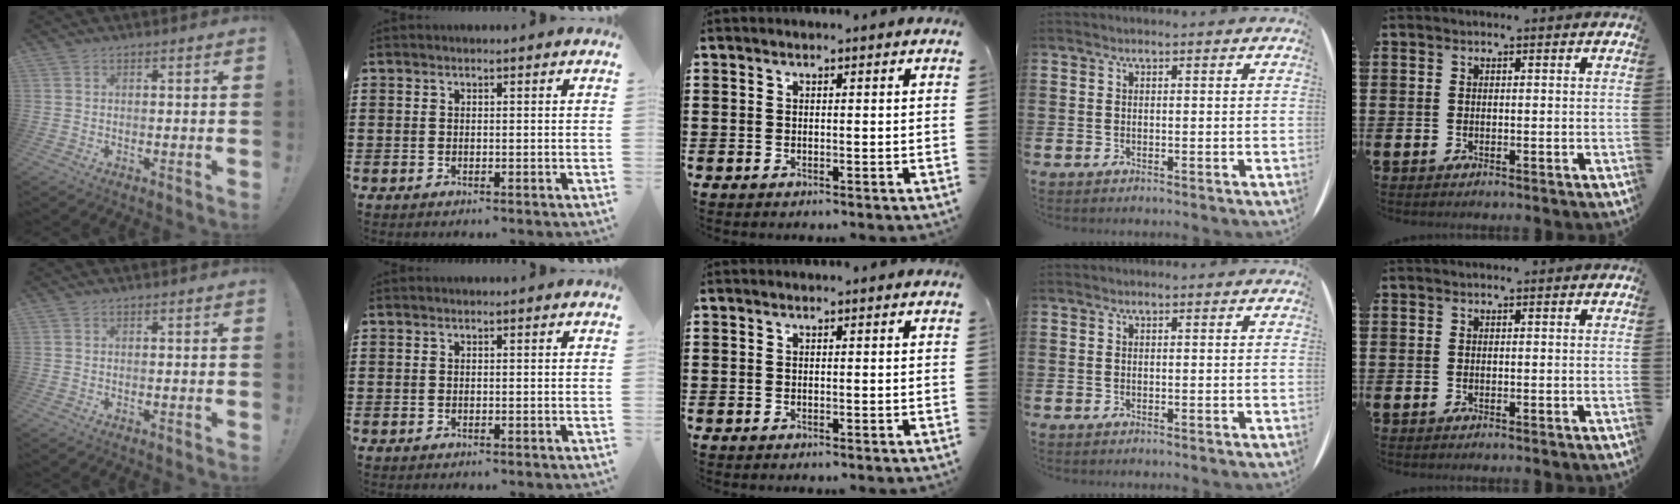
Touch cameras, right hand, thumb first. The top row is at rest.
{}